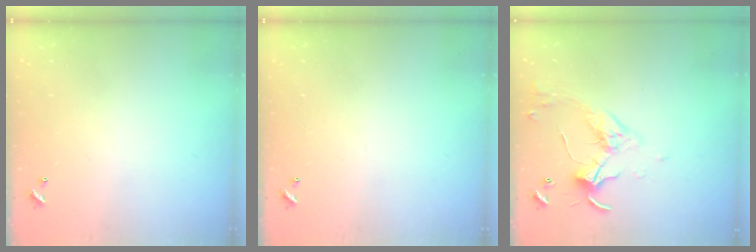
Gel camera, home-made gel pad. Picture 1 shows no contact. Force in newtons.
{"total": 0.0}
{"total": 3.3, "press": 3.2, "slide": 0.7}